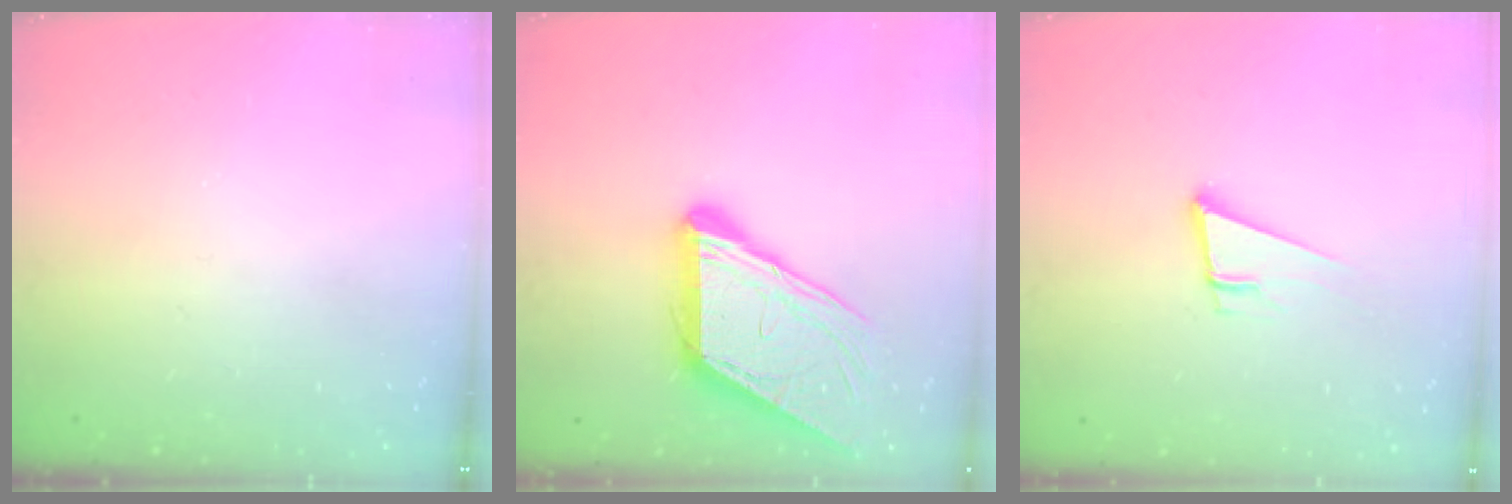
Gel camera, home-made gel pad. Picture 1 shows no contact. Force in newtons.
{"total": 14.0, "press": 13.9, "slide": 1.9}
{"total": 6.8, "press": 6.3, "slide": 2.5}